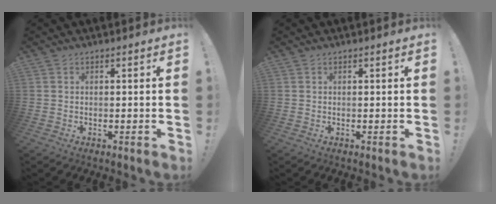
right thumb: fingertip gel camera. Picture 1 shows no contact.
{"total": 0.0}